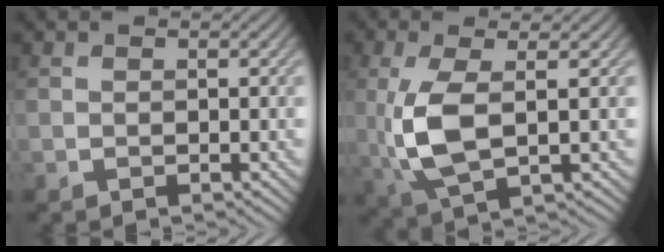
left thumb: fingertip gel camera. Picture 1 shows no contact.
{"total": 7.3, "force": [0.5, 2.8, 6.7], "torque": [-0.164, 0.001, 0.010]}